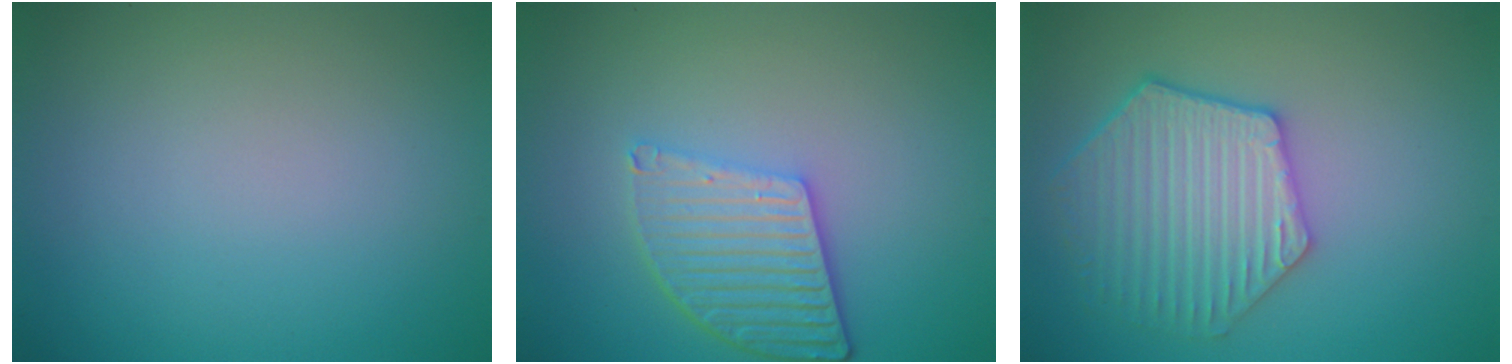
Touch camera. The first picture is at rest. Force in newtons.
{"total": 4.8, "press": 3.8, "slide": 3.0}
{"total": 5.3, "press": 4.9, "slide": 2.0}